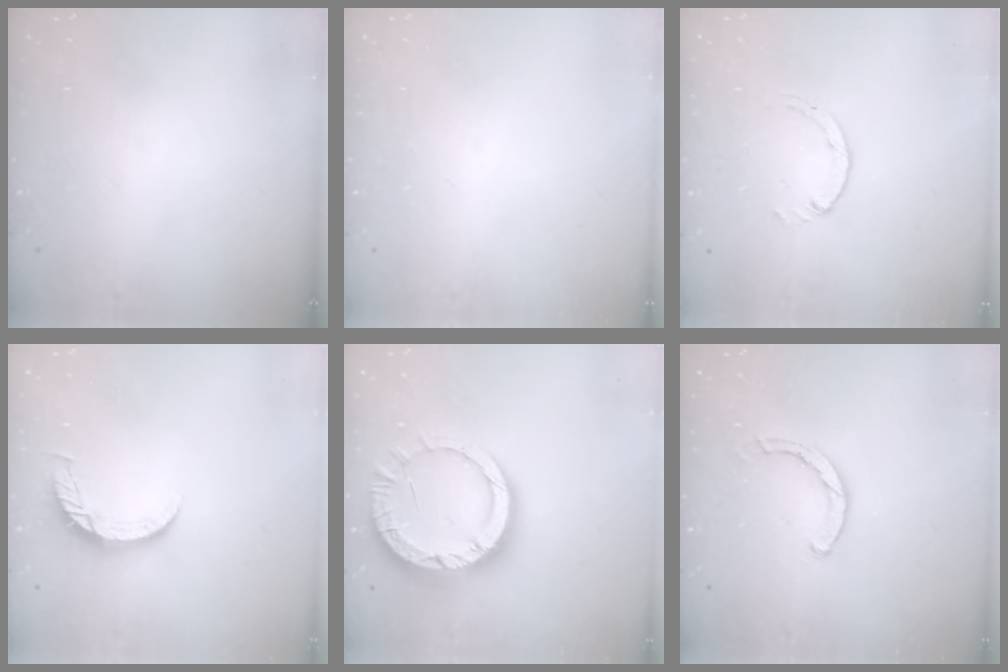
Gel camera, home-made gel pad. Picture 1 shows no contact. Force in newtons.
{"total": 0.0}
{"total": 0.7, "press": 0.7, "slide": 0.2}
{"total": 6.1, "press": 6.0, "slide": 0.6}
{"total": 12.6, "press": 12.6, "slide": 1.1}
{"total": 2.5, "press": 2.5, "slide": 0.1}